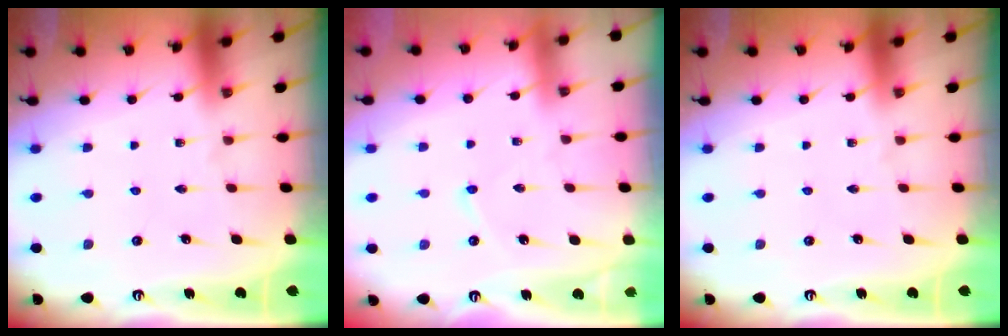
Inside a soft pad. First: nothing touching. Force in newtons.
{"total": 2.9, "press": 2.9, "slide": 0.2}
{"total": 0.0}